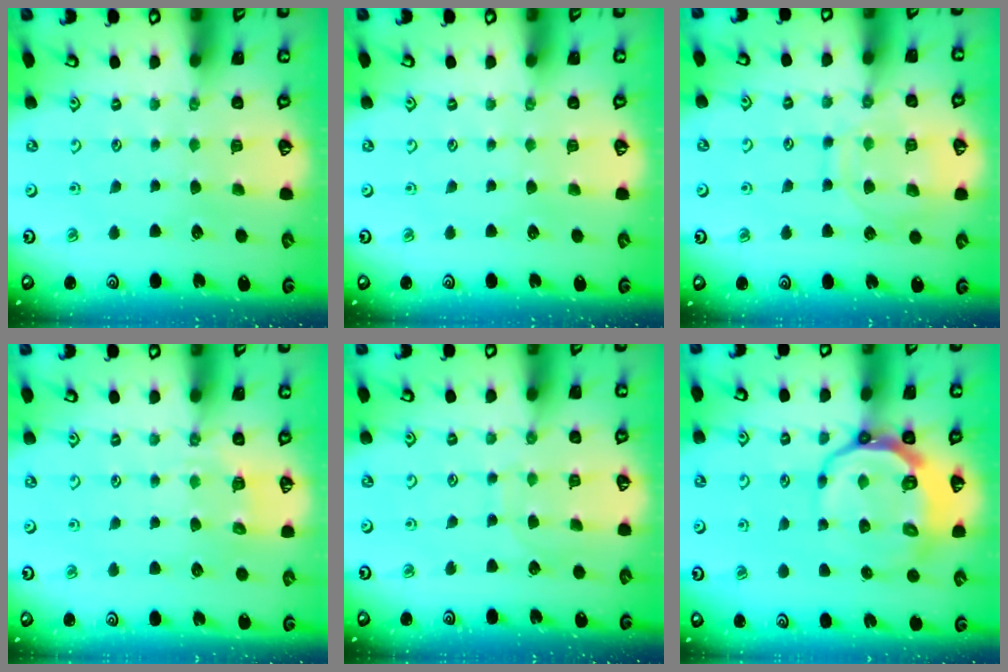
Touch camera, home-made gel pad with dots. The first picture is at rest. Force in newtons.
{"total": 0.0}
{"total": 12.2, "press": 12.1, "slide": 1.1}
{"total": 5.1, "press": 5.0, "slide": 1.0}
{"total": 6.2, "press": 6.1, "slide": 0.6}
{"total": 10.2, "press": 9.5, "slide": 3.7}